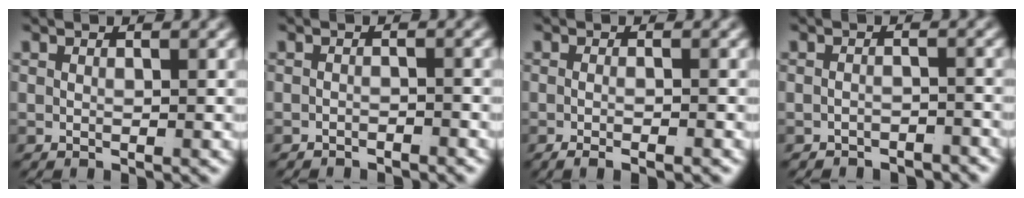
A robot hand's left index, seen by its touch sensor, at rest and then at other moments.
{"total": 1.5, "force": [-1.5, -0.2, 0.0], "torque": [0.000, -0.009, -0.021]}
{"total": 2.3, "force": [-2.0, 0.0, 1.3], "torque": [-0.021, -0.005, -0.028]}
{"total": 2.5, "force": [-2.5, 0.1, 0.0], "torque": [0.002, -0.011, -0.037]}